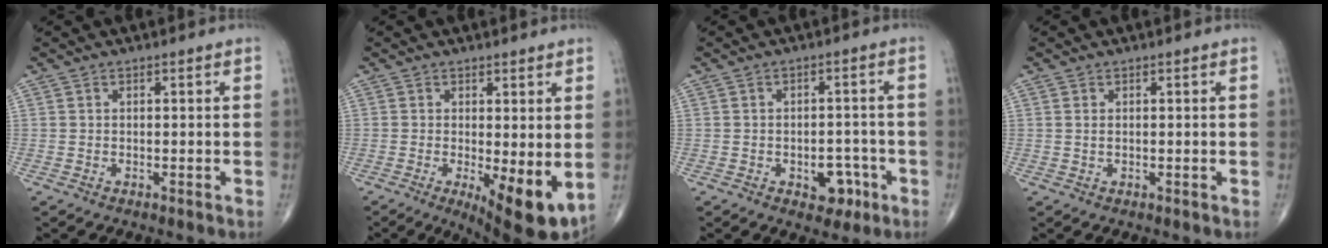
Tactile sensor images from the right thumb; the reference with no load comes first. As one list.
[{"total": 9.1, "force": [-1.3, 3.0, 8.5], "torque": [-0.120, -0.026, -0.013]}, {"total": 5.7, "force": [-2.4, 3.7, 3.6], "torque": [-0.019, 0.019, -0.027]}, {"total": 0.7, "force": [0.3, 0.4, 0.6], "torque": [-0.013, 0.002, 0.007]}]